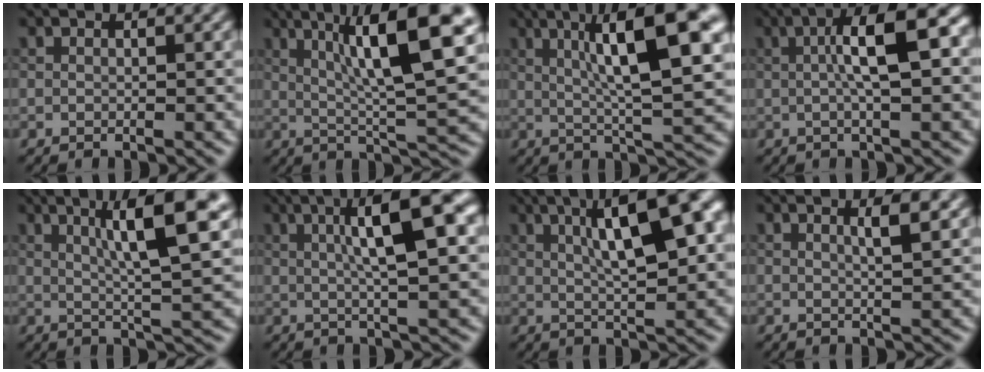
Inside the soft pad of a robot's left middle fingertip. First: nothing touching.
{"total": 11.7, "force": [4.1, 2.1, 10.8], "torque": [-0.153, 0.014, 0.066]}
{"total": 11.4, "force": [3.3, 2.2, 10.7], "torque": [-0.144, 0.019, 0.048]}
{"total": 7.7, "force": [1.2, 1.9, 7.4], "torque": [-0.107, 0.017, 0.011]}
{"total": 9.0, "force": [3.3, 1.4, 8.2], "torque": [-0.111, 0.012, 0.052]}
{"total": 8.5, "force": [2.2, 1.8, 8.0], "torque": [-0.103, 0.020, 0.028]}
{"total": 10.6, "force": [3.3, 2.9, 9.7], "torque": [-0.131, 0.018, 0.047]}
{"total": 2.6, "force": [1.0, 0.6, 2.3], "torque": [-0.025, 0.005, 0.010]}